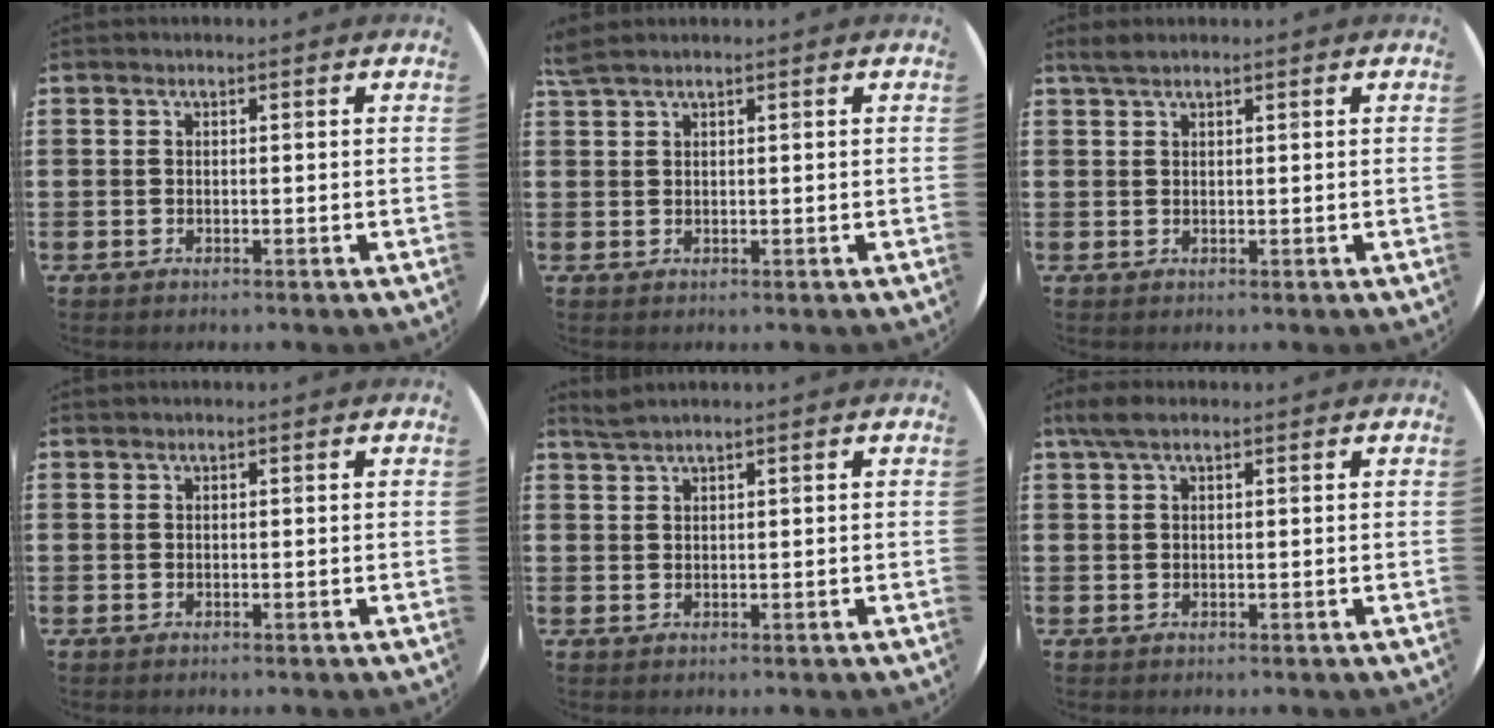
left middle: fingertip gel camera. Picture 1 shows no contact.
{"total": 1.3, "force": [1.2, 0.1, 0.6], "torque": [-0.014, 0.002, 0.023]}
{"total": 1.5, "force": [1.3, 0.3, 0.8], "torque": [-0.017, 0.004, 0.023]}
{"total": 0.0}
{"total": 1.3, "force": [1.2, -0.2, 0.4], "torque": [-0.006, 0.001, 0.023]}
{"total": 2.3, "force": [1.4, 0.7, 1.6], "torque": [-0.035, 0.006, 0.025]}